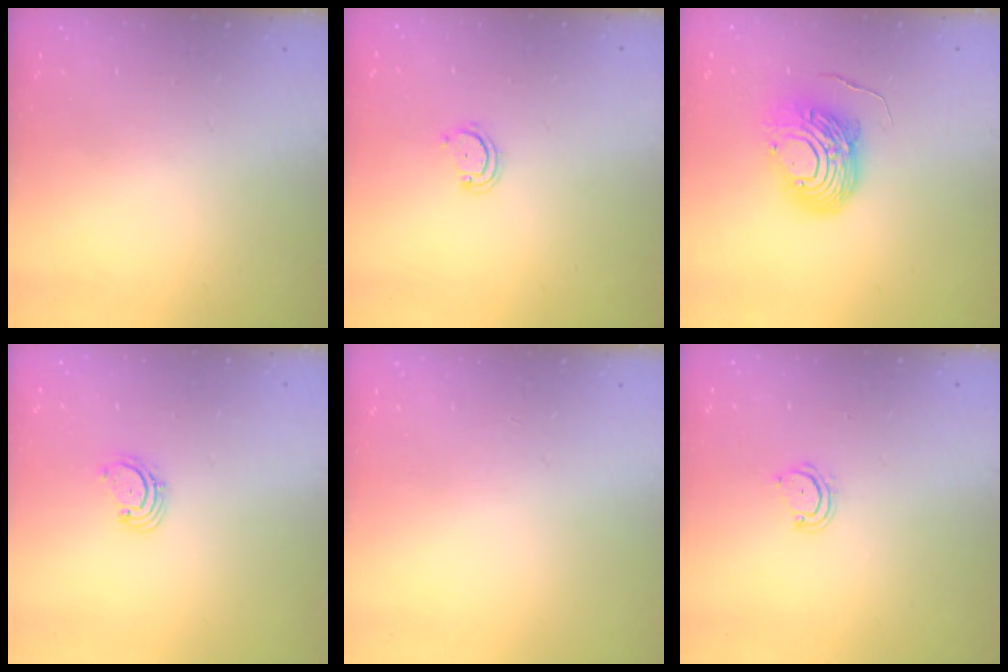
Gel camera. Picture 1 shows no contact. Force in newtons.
{"total": 2.6, "press": 2.6, "slide": 0.3}
{"total": 12.7, "press": 12.6, "slide": 1.6}
{"total": 1.6, "press": 1.6, "slide": 0.2}
{"total": 0.0}
{"total": 3.9, "press": 3.9, "slide": 0.3}